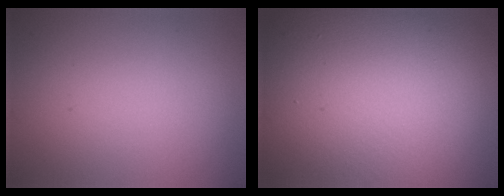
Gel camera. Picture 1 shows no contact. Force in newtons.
{"total": 18.9, "press": 18.9, "slide": 0.9}